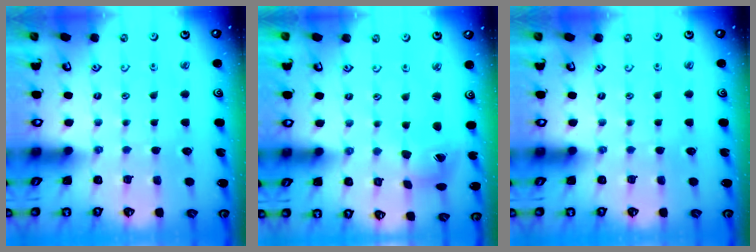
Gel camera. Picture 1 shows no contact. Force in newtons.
{"total": 5.3, "press": 5.2, "slide": 0.6}
{"total": 0.0}